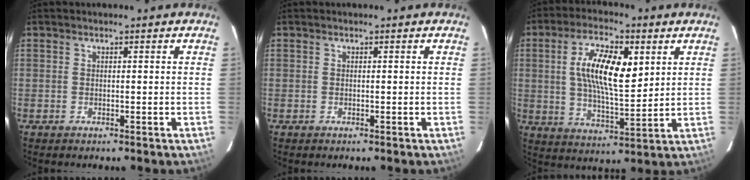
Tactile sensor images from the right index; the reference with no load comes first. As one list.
[{"total": 0.0}, {"total": 12.8, "force": [3.8, 4.7, 11.2], "torque": [-0.207, 0.008, 0.067]}]